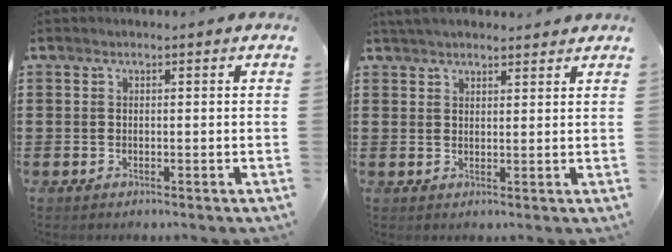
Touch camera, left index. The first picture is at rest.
{"total": 2.8, "force": [2.7, 0.4, 0.7], "torque": [-0.019, 0.001, 0.052]}